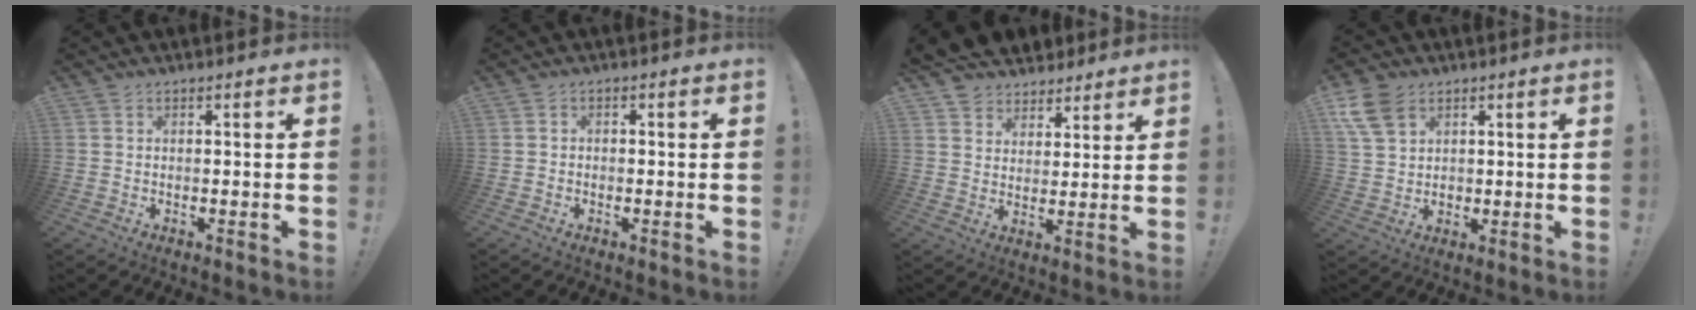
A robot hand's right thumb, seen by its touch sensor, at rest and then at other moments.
{"total": 1.2, "force": [-1.0, 0.6, 0.4], "torque": [-0.007, 0.004, -0.017]}
{"total": 6.7, "force": [5.1, 4.4, 0.3], "torque": [-0.009, -0.038, 0.102]}
{"total": 10.5, "force": [4.7, 7.6, 5.5], "torque": [-0.109, -0.010, 0.097]}